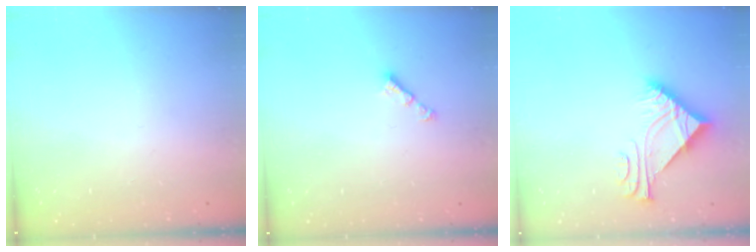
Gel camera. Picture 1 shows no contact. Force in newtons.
{"total": 3.0, "press": 2.9, "slide": 0.5}
{"total": 9.4, "press": 9.4, "slide": 0.8}